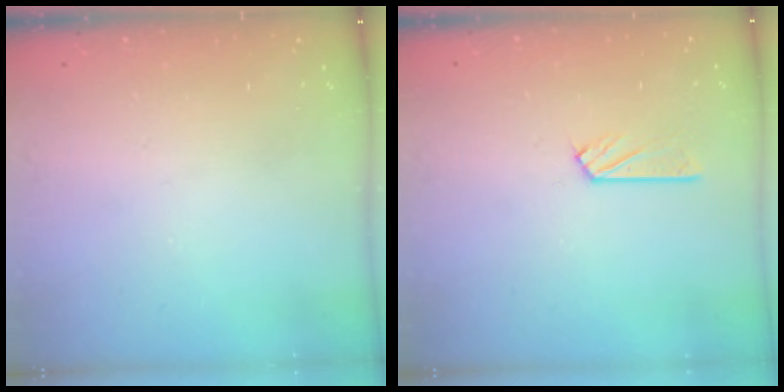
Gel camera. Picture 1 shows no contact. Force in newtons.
{"total": 5.7, "press": 5.7, "slide": 0.5}